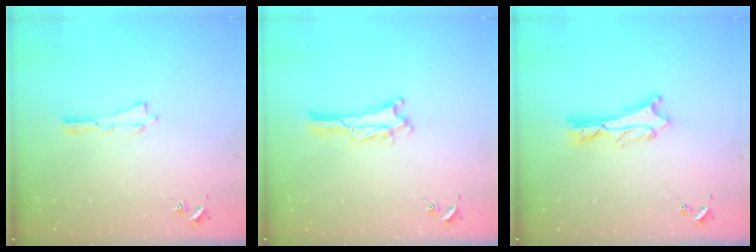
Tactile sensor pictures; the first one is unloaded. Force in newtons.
{"total": 1.3, "press": 1.3, "slide": 0.4}
{"total": 2.0, "press": 2.0, "slide": 0.2}